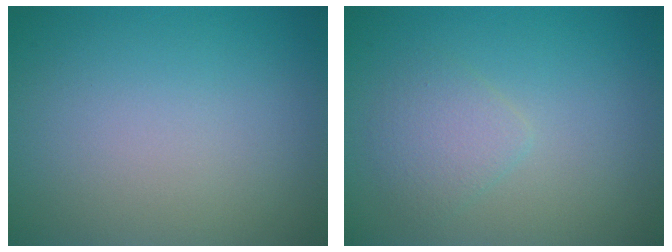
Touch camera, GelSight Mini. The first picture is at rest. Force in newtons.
{"total": 2.0, "press": 1.9, "slide": 0.1}